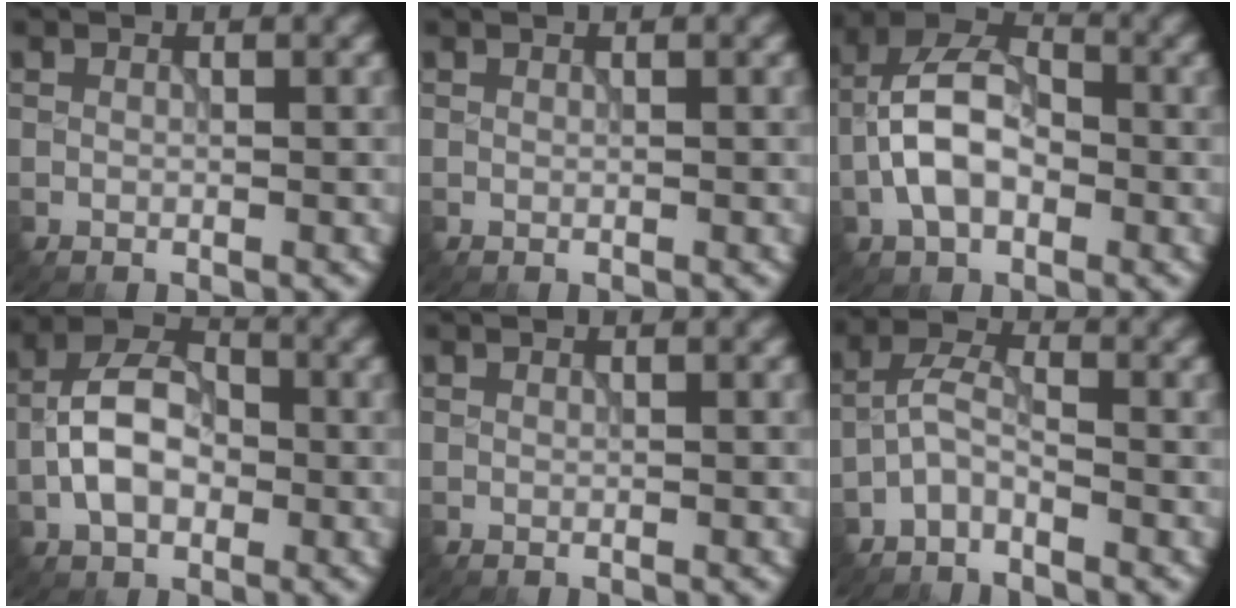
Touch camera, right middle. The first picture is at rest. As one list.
[{"total": 0.0}, {"total": 6.6, "force": [-1.8, 3.9, 5.0], "torque": [-0.099, 0.018, -0.039]}, {"total": 5.9, "force": [-1.4, 3.7, 4.4], "torque": [-0.081, 0.013, -0.033]}, {"total": 0.0}, {"total": 2.4, "force": [-1.7, 0.8, 1.4], "torque": [-0.030, 0.012, -0.044]}]